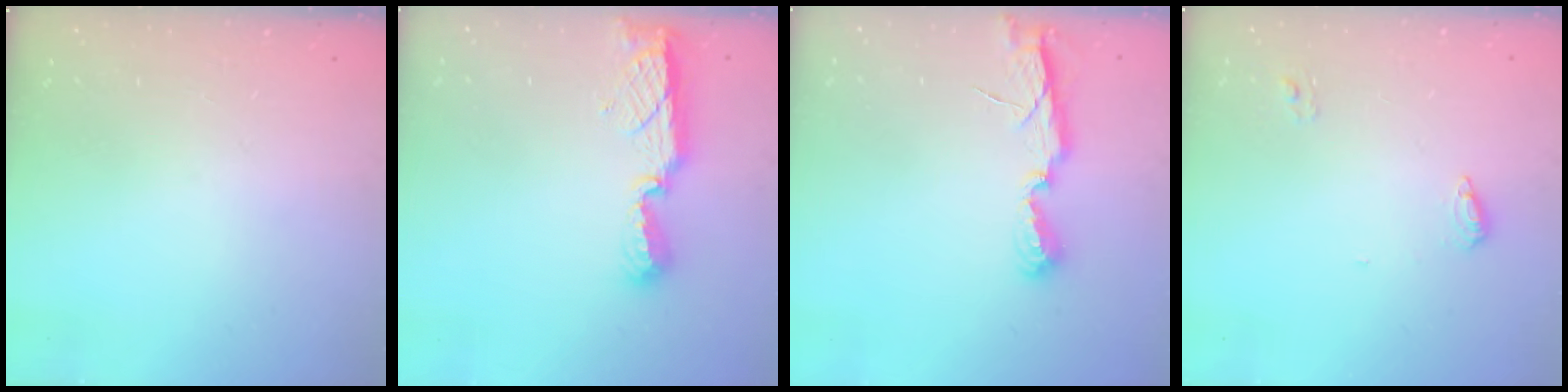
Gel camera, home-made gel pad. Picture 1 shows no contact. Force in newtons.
{"total": 7.9, "press": 7.9, "slide": 0.3}
{"total": 6.9, "press": 6.9, "slide": 0.1}
{"total": 7.0, "press": 7.0, "slide": 0.5}